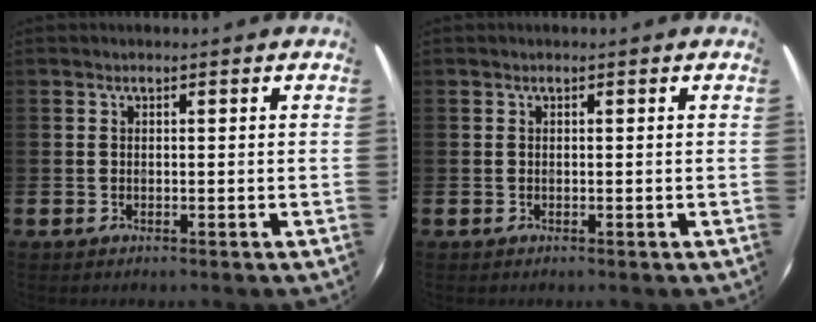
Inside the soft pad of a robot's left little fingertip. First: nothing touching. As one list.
[{"total": 0.0}]